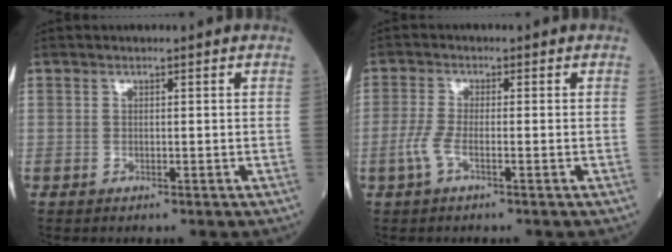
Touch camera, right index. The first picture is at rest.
{"total": 3.1, "force": [-1.2, 0.7, 2.8], "torque": [-0.071, -0.003, -0.032]}